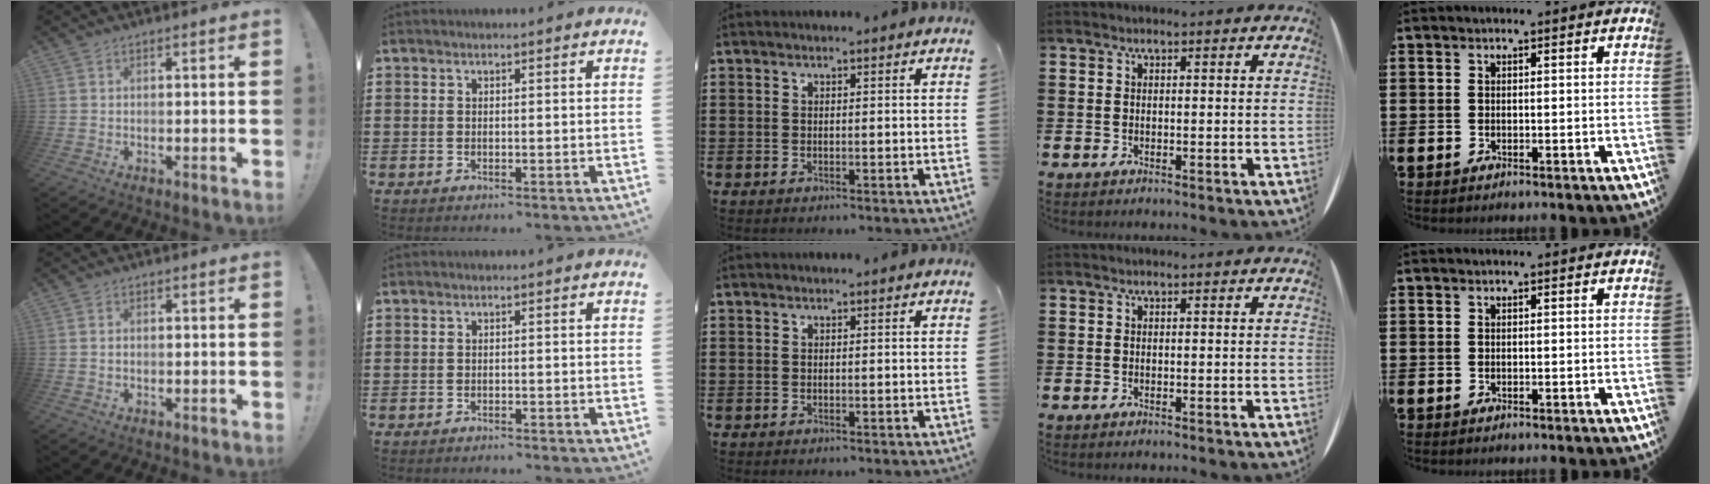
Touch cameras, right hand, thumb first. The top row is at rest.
{"thumb": {"total": 0.7, "force": [0.1, 0.5, 0.5], "torque": [-0.011, 0.004, 0.002]}, "index": {"total": 0.7, "force": [-0.7, 0.0, 0.0], "torque": [-0.001, -0.001, -0.014]}}